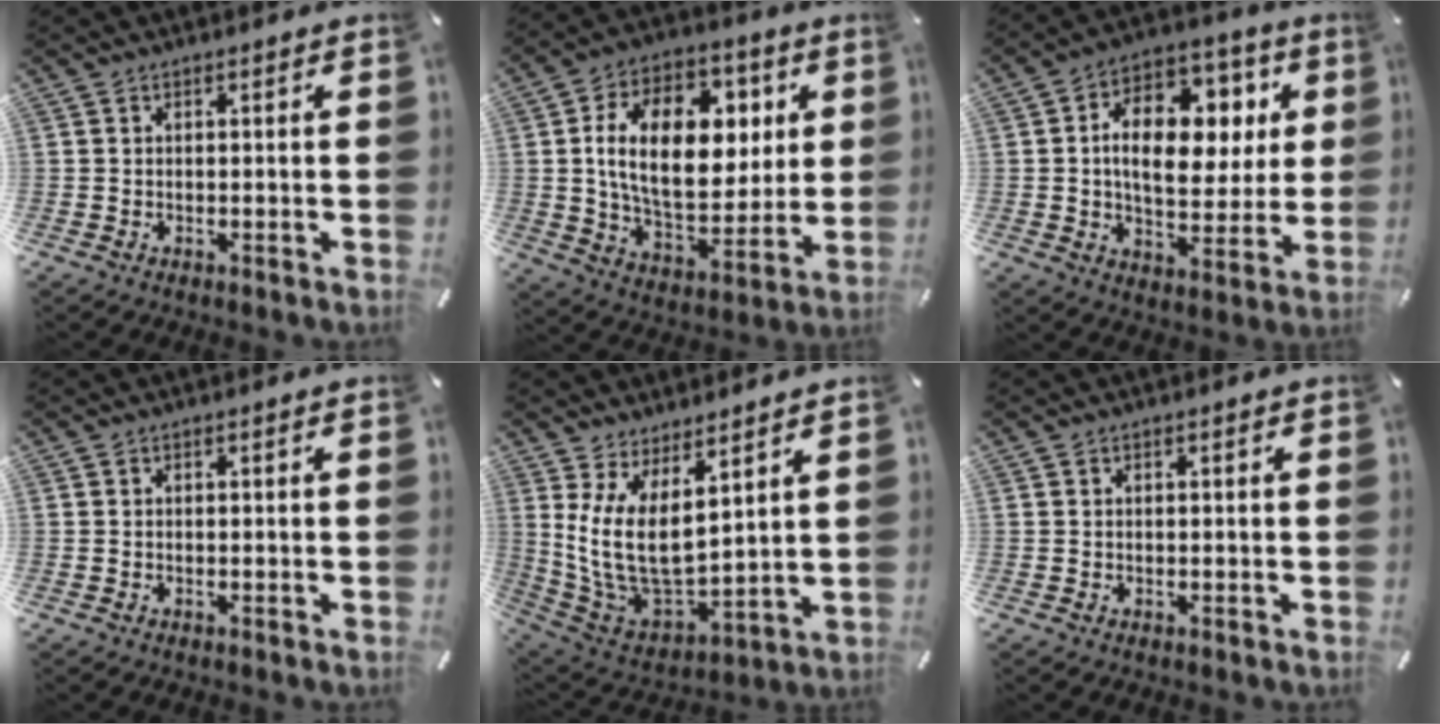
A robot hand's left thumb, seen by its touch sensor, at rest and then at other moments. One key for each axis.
{"total": 21.1, "fx": 4.2, "fy": 13.4, "fz": 15.9, "tx": -0.271, "ty": 0.004, "tz": 0.071}
{"total": 16.5, "fx": 3.3, "fy": 10.8, "fz": 12.1, "tx": -0.191, "ty": -0.005, "tz": 0.061}
{"total": 0.0}
{"total": 12.9, "fx": 4.6, "fy": 6.7, "fz": 10.0, "tx": -0.223, "ty": -0.046, "tz": 0.095}
{"total": 0.0}